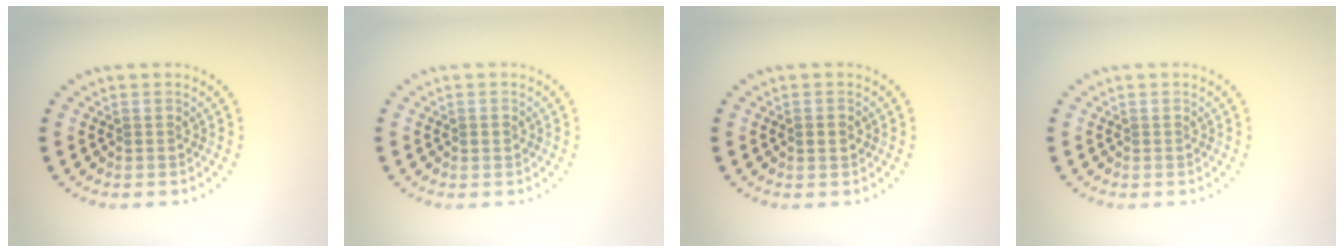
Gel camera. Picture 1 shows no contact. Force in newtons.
{"total": 0.8, "press": 0.8, "slide": 0.2}
{"total": 1.4, "press": 1.4, "slide": 0.2}
{"total": 0.0}